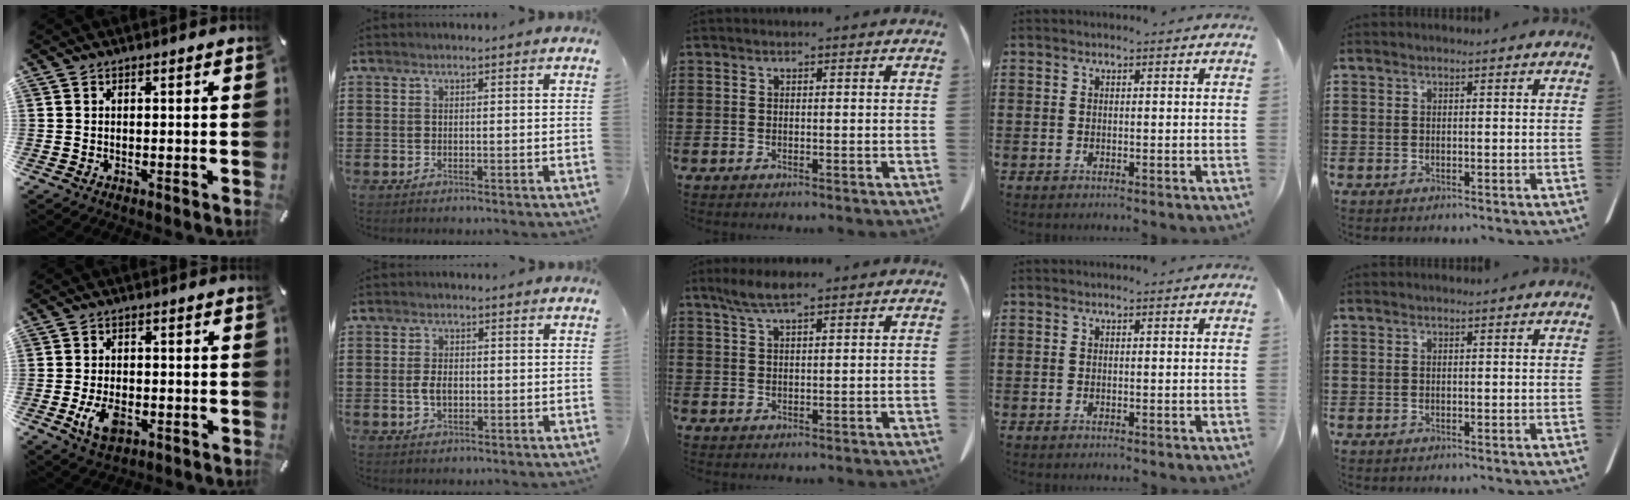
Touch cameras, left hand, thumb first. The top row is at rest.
{"thumb": {"total": 6.2, "force": [-2.2, 3.8, 4.3], "torque": [-0.086, 0.003, -0.042]}, "index": {"total": 3.1, "force": [-0.3, 1.7, 2.6], "torque": [-0.059, 0.002, -0.008]}, "middle": {"total": 3.8, "force": [2.5, 0.7, 2.7], "torque": [-0.058, 0.003, 0.046]}}